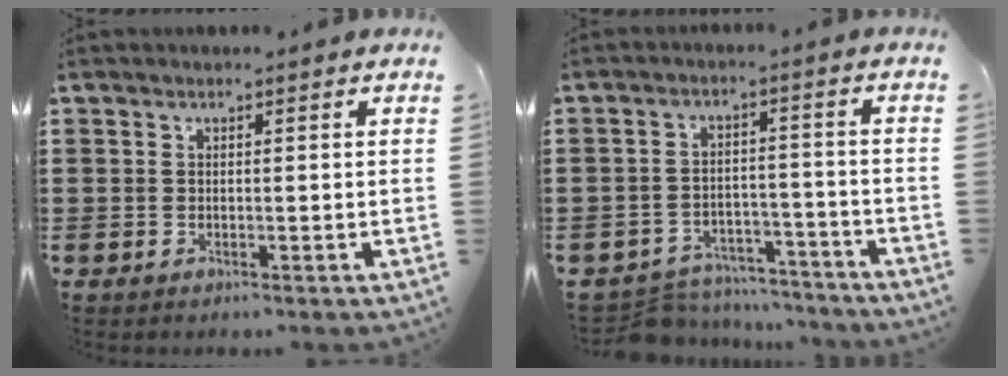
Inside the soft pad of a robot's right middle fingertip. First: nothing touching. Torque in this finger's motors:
{"motor_torque": [0.13, 0.12, 0.05, 0.01]}